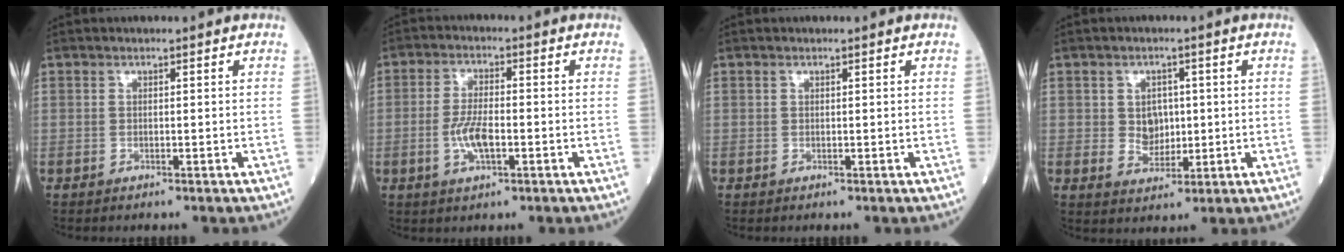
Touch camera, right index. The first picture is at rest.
{"total": 5.5, "force": [-1.5, 1.7, 5.0], "torque": [-0.103, -0.001, -0.029]}
{"total": 0.0}
{"total": 4.0, "force": [0.4, 3.2, 2.4], "torque": [-0.031, 0.004, 0.014]}